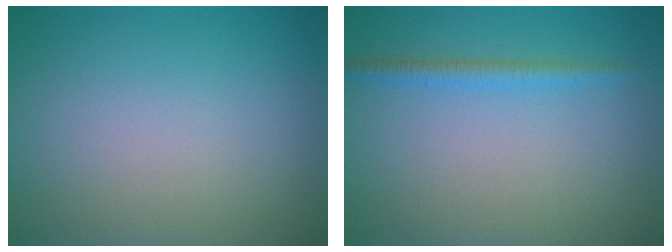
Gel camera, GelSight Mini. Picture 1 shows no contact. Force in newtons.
{"total": 1.6, "press": 1.6, "slide": 0.0}